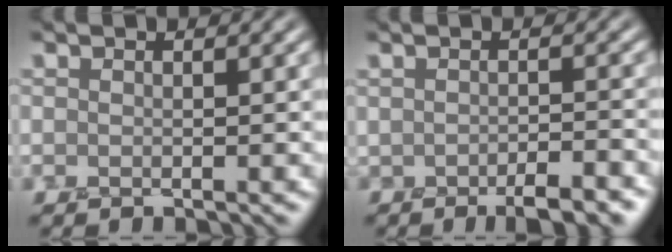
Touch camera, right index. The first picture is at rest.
{"total": 3.8, "force": [-2.4, 1.2, 2.8], "torque": [-0.042, -0.009, -0.031]}